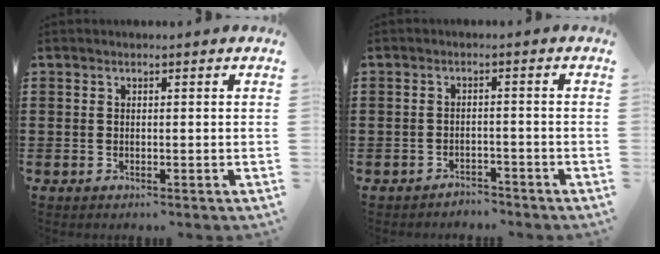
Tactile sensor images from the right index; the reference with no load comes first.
{"total": 2.2, "force": [-2.2, 0.2, 0.0], "torque": [-0.009, 0.000, -0.049]}